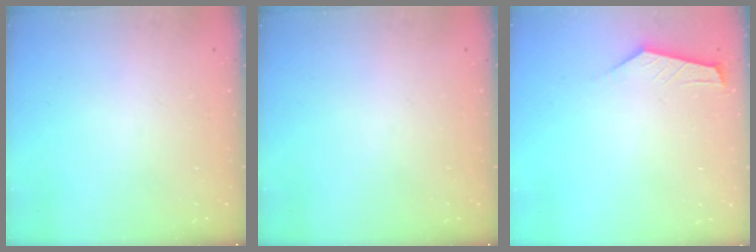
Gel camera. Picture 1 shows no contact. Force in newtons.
{"total": 0.0}
{"total": 2.6, "press": 2.6, "slide": 0.4}